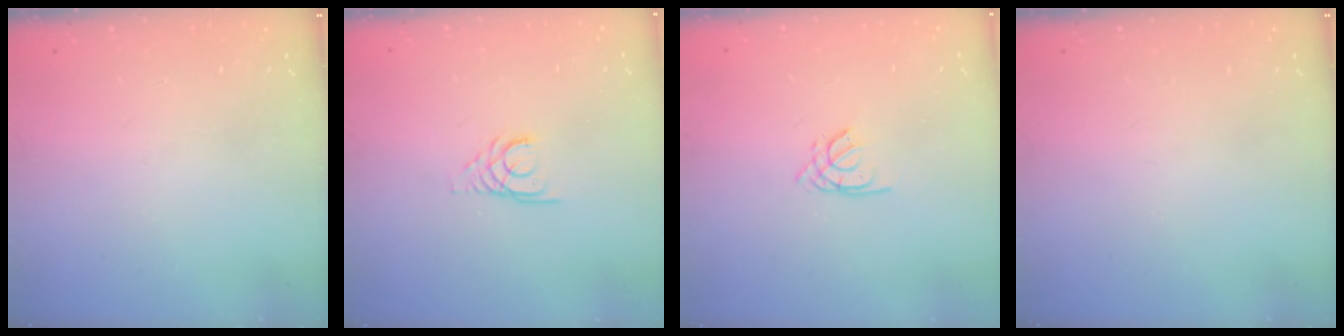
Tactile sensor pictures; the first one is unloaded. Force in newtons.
{"total": 2.7, "press": 2.7, "slide": 0.3}
{"total": 1.3, "press": 1.3, "slide": 0.4}
{"total": 0.0}